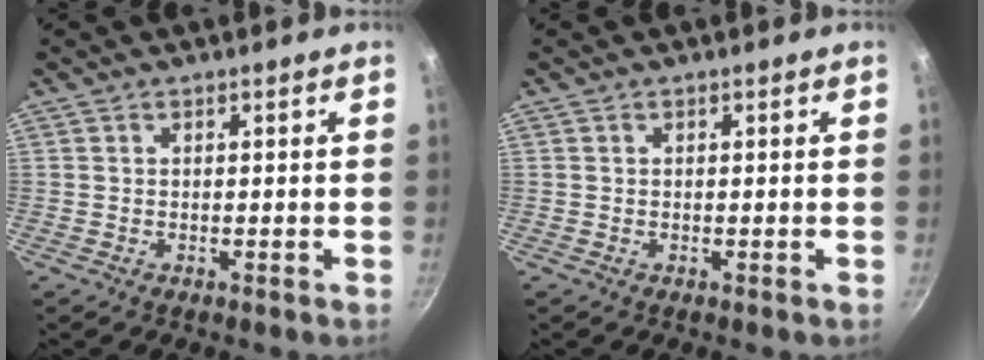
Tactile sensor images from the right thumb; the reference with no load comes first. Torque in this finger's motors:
{"motor_torque": [-0.01, 0.15, 0.15, 0.03, -0.01]}